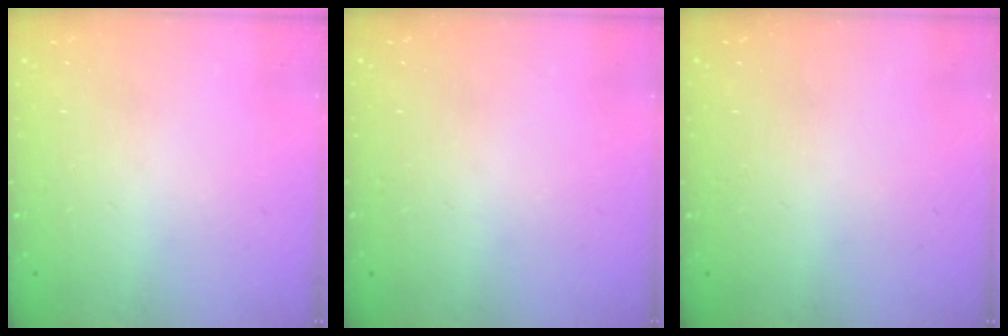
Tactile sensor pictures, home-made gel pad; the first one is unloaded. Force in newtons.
{"total": 0.0}
{"total": 0.0}